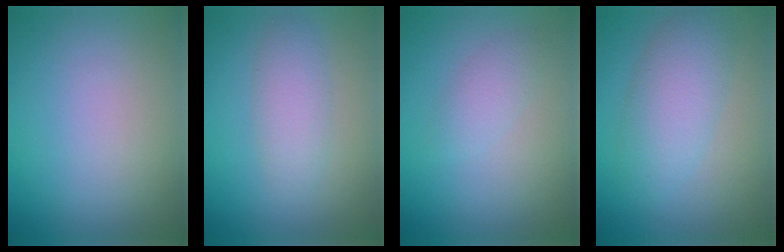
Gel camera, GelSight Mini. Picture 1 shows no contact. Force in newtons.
{"total": 2.5, "press": 2.5, "slide": 0.0}
{"total": 1.8, "press": 1.8, "slide": 0.1}
{"total": 4.4, "press": 4.4, "slide": 0.1}